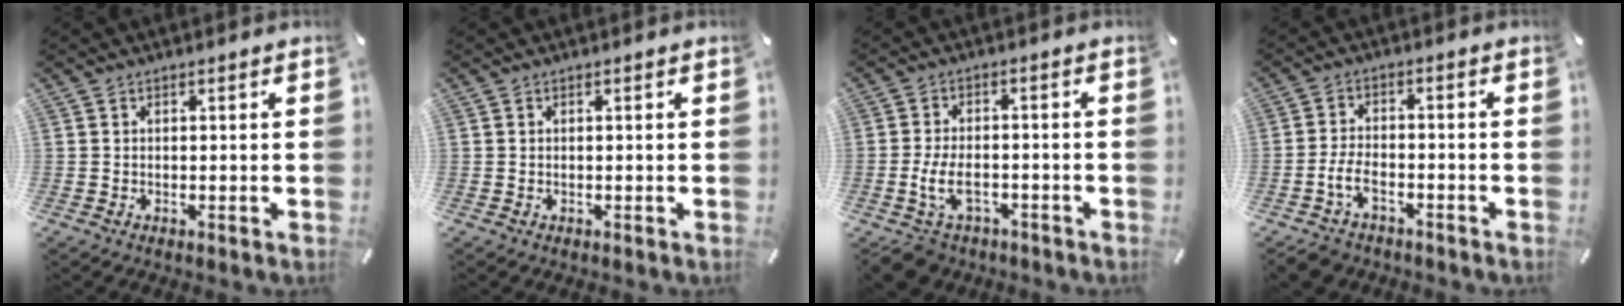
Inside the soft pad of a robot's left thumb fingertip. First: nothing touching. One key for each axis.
{"total": 0.0}
{"total": 8.0, "fx": -3.0, "fy": 5.1, "fz": 5.3, "tx": -0.110, "ty": 0.013, "tz": -0.051}
{"total": 6.2, "fx": -3.3, "fy": 3.8, "fz": 3.7, "tx": -0.084, "ty": 0.015, "tz": -0.066}